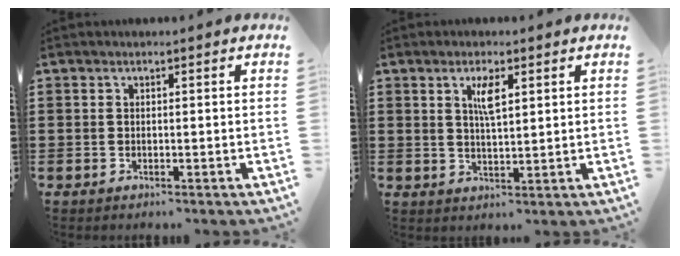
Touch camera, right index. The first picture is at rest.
{"total": 3.6, "force": [1.5, 1.0, 3.1], "torque": [-0.059, 0.003, 0.022]}